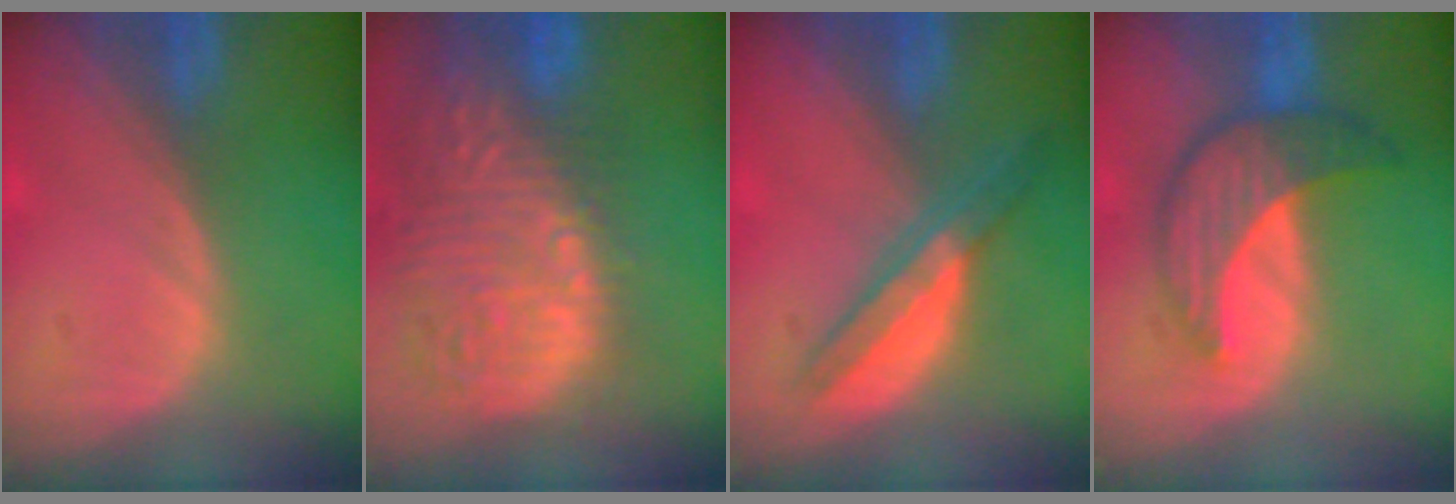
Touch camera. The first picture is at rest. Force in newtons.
{"total": 15.4, "press": 12.6, "slide": 8.8}
{"total": 5.4, "press": 5.0, "slide": 1.8}
{"total": 7.3, "press": 7.2, "slide": 0.8}